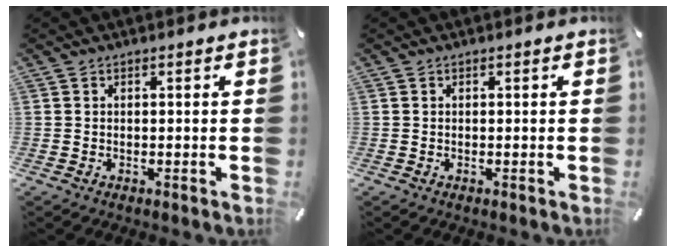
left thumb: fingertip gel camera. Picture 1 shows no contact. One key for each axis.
{"total": 0.0}